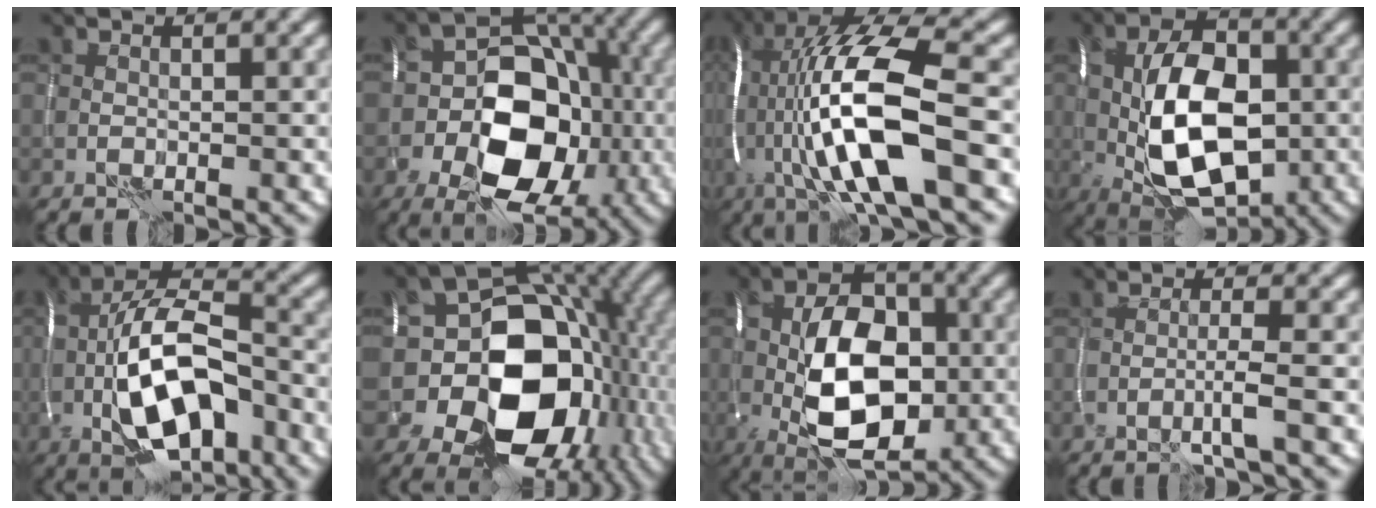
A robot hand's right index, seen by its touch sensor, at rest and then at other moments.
{"total": 12.9, "force": [-3.9, 8.2, 9.1], "torque": [-0.125, -0.003, -0.069]}
{"total": 15.2, "force": [-2.1, 4.4, 14.4], "torque": [-0.282, 0.026, -0.039]}
{"total": 11.7, "force": [-1.4, 6.6, 9.6], "torque": [-0.160, 0.008, -0.033]}
{"total": 12.5, "force": [-3.7, 6.0, 10.2], "torque": [-0.184, 0.009, -0.077]}
{"total": 15.2, "force": [-2.6, 10.8, 10.4], "torque": [-0.134, -0.009, -0.048]}
{"total": 12.2, "force": [-1.7, 7.0, 9.8], "torque": [-0.150, 0.011, -0.041]}
{"total": 2.1, "force": [-0.6, 0.1, 2.1], "torque": [-0.034, 0.002, -0.018]}